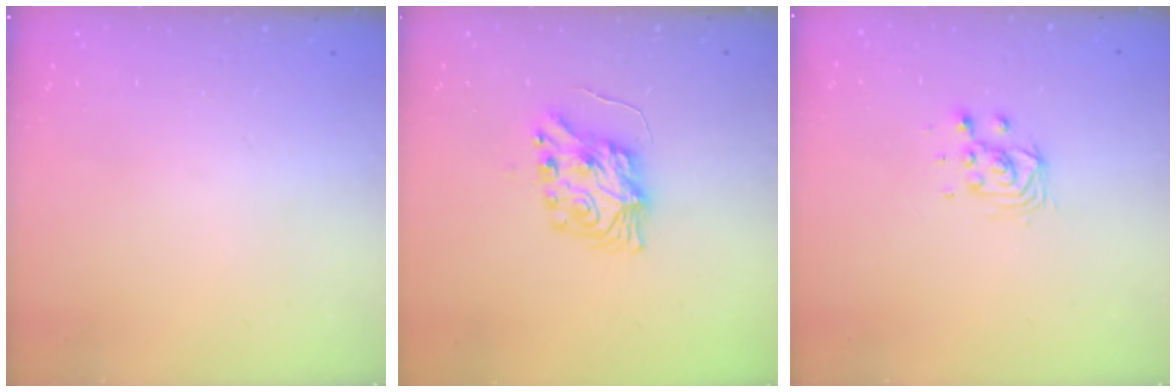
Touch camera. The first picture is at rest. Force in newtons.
{"total": 8.7, "press": 8.6, "slide": 0.4}
{"total": 4.2, "press": 4.2, "slide": 0.3}